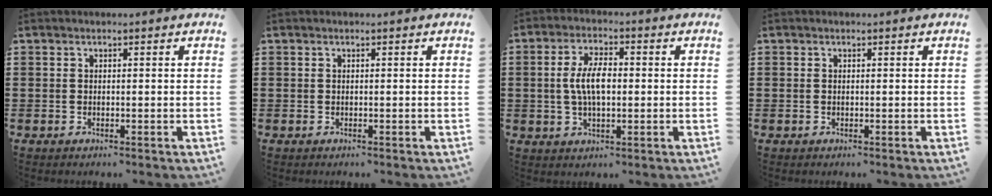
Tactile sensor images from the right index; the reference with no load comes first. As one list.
[{"total": 0.0}, {"total": 6.1, "force": [0.1, 2.5, 5.6], "torque": [-0.119, 0.003, -0.004]}, {"total": 0.0}]